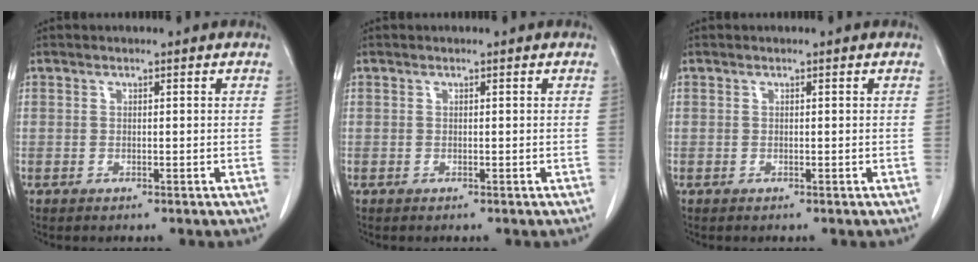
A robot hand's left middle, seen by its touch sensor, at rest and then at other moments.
{"total": 0.0}
{"total": 0.0}